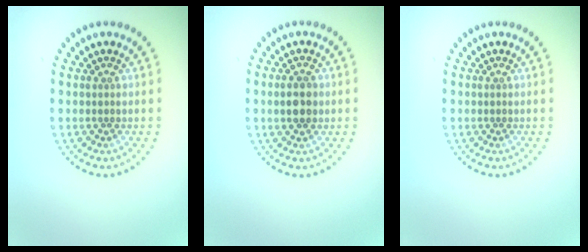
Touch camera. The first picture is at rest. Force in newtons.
{"total": 2.9, "press": 2.9, "slide": 0.1}
{"total": 0.0}